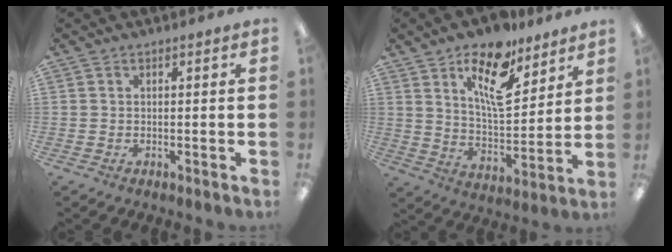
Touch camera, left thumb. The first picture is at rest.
{"total": 16.3, "force": [10.5, 7.0, 10.2], "torque": [-0.150, -0.056, 0.176]}